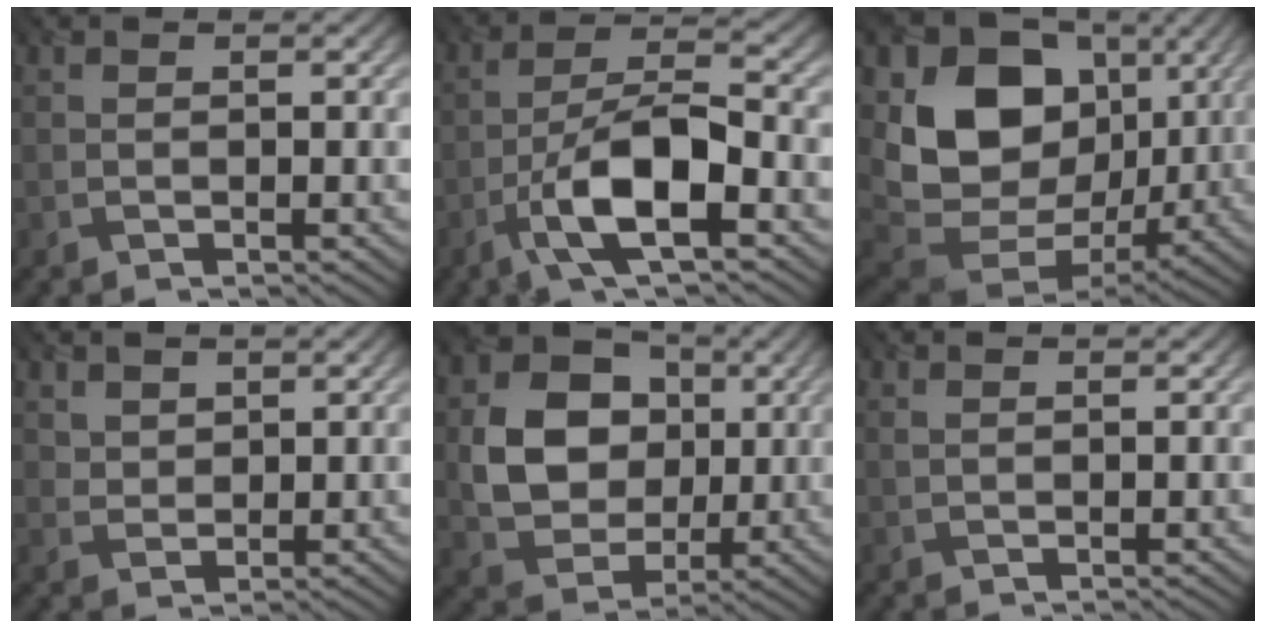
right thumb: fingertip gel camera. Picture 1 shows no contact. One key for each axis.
{"total": 10.3, "fx": -4.4, "fy": 3.3, "fz": 8.8, "tx": -0.160, "ty": 0.006, "tz": -0.089}
{"total": 16.3, "fx": 3.0, "fy": 12.8, "fz": 9.6, "tx": -0.209, "ty": -0.019, "tz": 0.065}
{"total": 2.9, "fx": 2.0, "fy": 1.9, "fz": 1.0, "tx": -0.030, "ty": -0.007, "tz": 0.042}
{"total": 10.6, "fx": 1.4, "fy": 8.7, "fz": 6.0, "tx": -0.132, "ty": -0.002, "tz": 0.025}
{"total": 1.0, "fx": 0.9, "fy": 0.2, "fz": 0.4, "tx": -0.016, "ty": -0.002, "tz": 0.019}